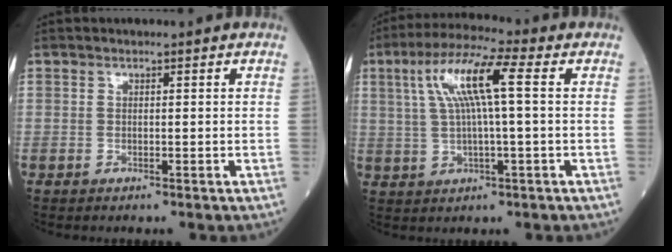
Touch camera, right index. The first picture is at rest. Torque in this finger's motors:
{"motor_torque": [1.43, 0.40, 0.27, 0.19]}